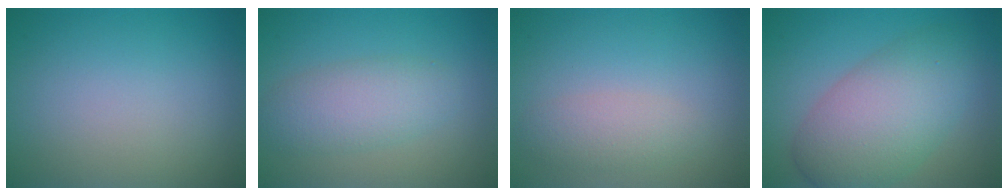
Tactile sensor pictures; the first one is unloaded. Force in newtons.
{"total": 3.7, "press": 3.7, "slide": 0.0}
{"total": 2.1, "press": 2.1, "slide": 0.1}
{"total": 7.6, "press": 7.6, "slide": 0.2}